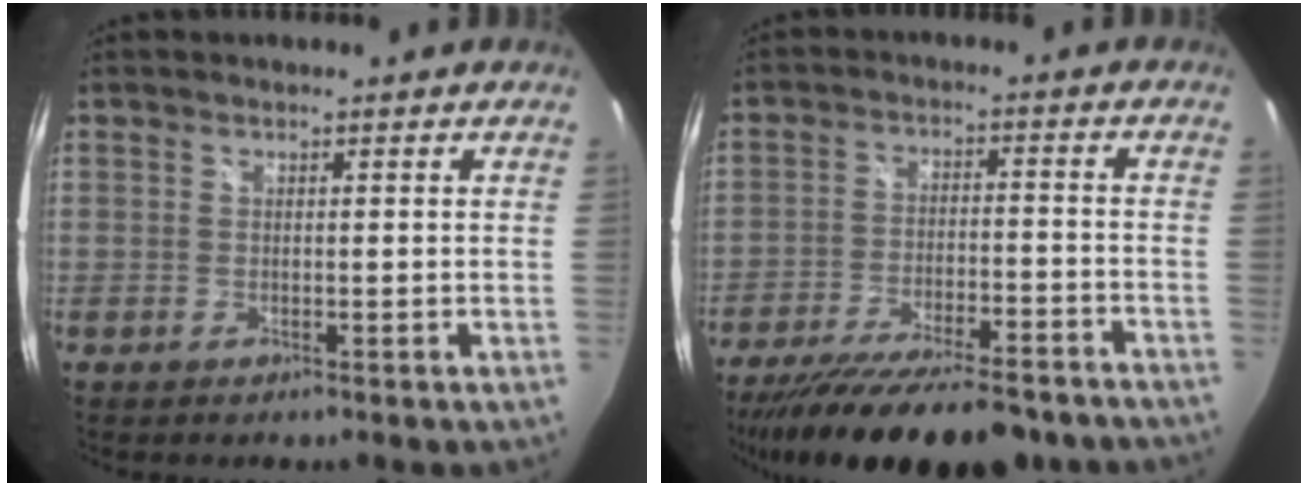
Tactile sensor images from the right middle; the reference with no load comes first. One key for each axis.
{"total": 21.6, "fx": -17.9, "fy": 4.9, "fz": 10.9, "tx": -0.203, "ty": -0.041, "tz": -0.260}